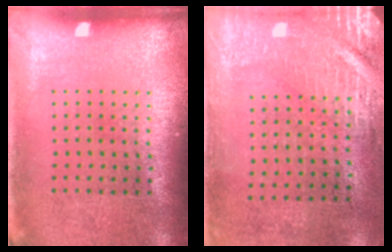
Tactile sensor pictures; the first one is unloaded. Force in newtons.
{"total": 2.9, "press": 2.5, "slide": 1.4}